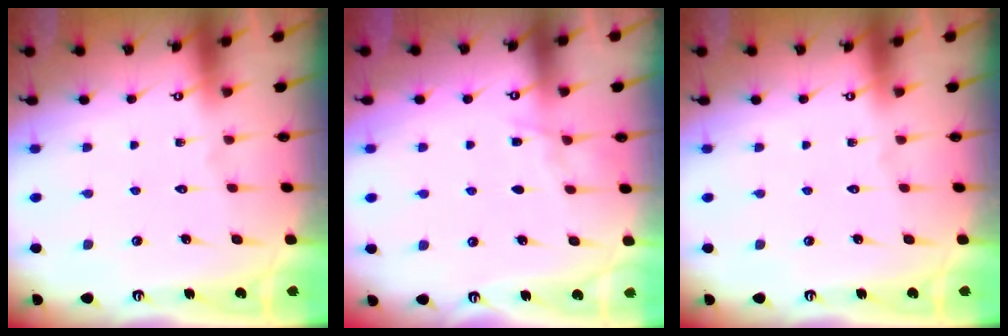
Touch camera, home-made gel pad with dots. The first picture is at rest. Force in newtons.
{"total": 5.6, "press": 5.6, "slide": 0.6}
{"total": 0.0}